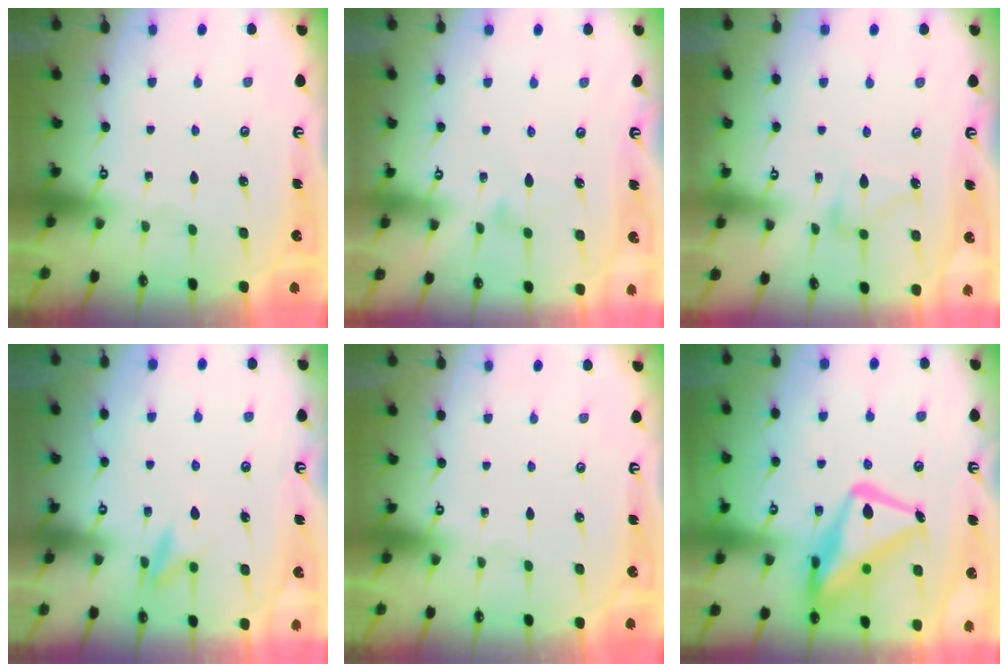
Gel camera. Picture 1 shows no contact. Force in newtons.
{"total": 9.0, "press": 8.9, "slide": 0.6}
{"total": 9.1, "press": 9.1, "slide": 0.5}
{"total": 8.3, "press": 8.3, "slide": 0.9}
{"total": 0.0}
{"total": 18.2, "press": 18.1, "slide": 1.8}